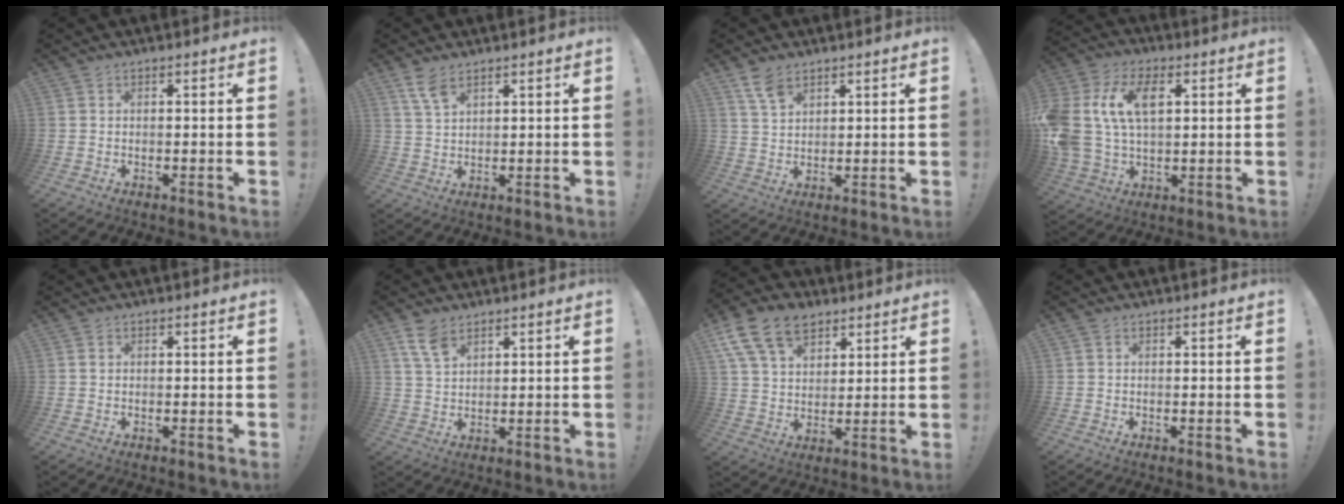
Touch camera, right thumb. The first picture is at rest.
{"total": 5.5, "force": [3.8, 2.2, 3.3], "torque": [-0.056, -0.019, 0.069]}
{"total": 6.0, "force": [4.2, 3.0, 3.1], "torque": [-0.054, -0.018, 0.078]}
{"total": 16.2, "force": [4.4, 10.8, 11.3], "torque": [-0.231, -0.006, 0.079]}
{"total": 0.6, "force": [0.2, 0.5, 0.2], "torque": [0.000, -0.001, 0.004]}
{"total": 6.5, "force": [4.3, 3.4, 3.5], "torque": [-0.063, -0.018, 0.082]}
{"total": 15.6, "force": [8.7, 10.1, 8.0], "torque": [-0.141, -0.035, 0.167]}
{"total": 0.0}